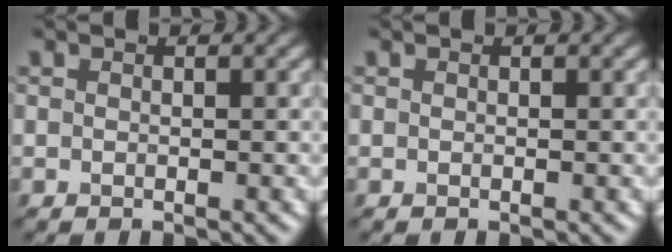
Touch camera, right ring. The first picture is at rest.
{"total": 0.0}